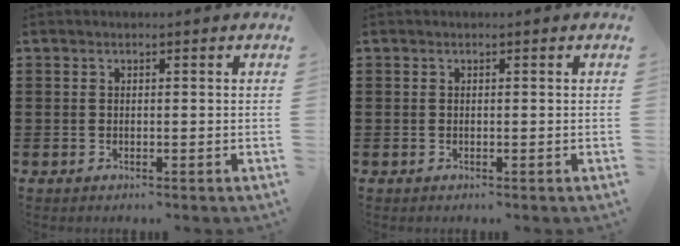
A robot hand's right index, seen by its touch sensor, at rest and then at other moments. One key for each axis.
{"total": 0.0}